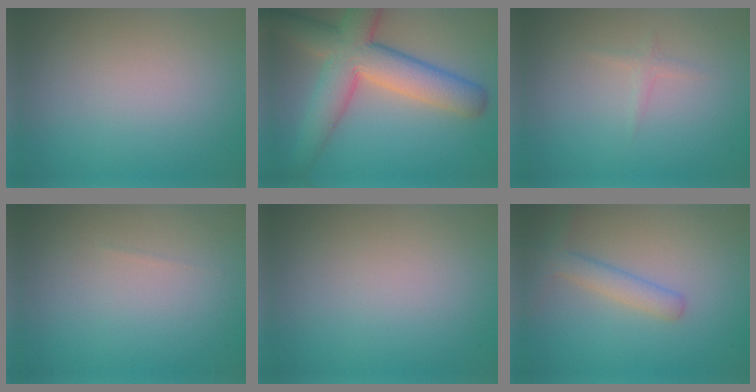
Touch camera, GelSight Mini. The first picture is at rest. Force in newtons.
{"total": 9.2, "press": 9.1, "slide": 0.7}
{"total": 0.8, "press": 0.8, "slide": 0.0}
{"total": 0.0}
{"total": 0.0}
{"total": 2.6, "press": 2.6, "slide": 0.1}